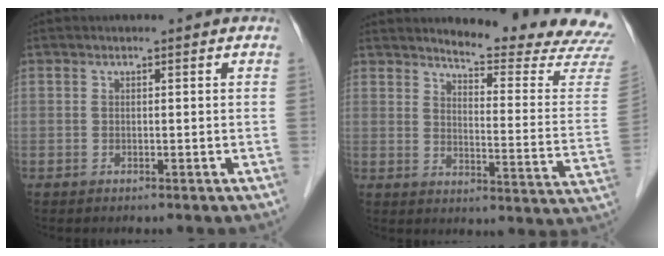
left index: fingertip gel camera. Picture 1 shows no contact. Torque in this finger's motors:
{"motor_torque": [-0.08, -0.33, 0.14, 0.04]}